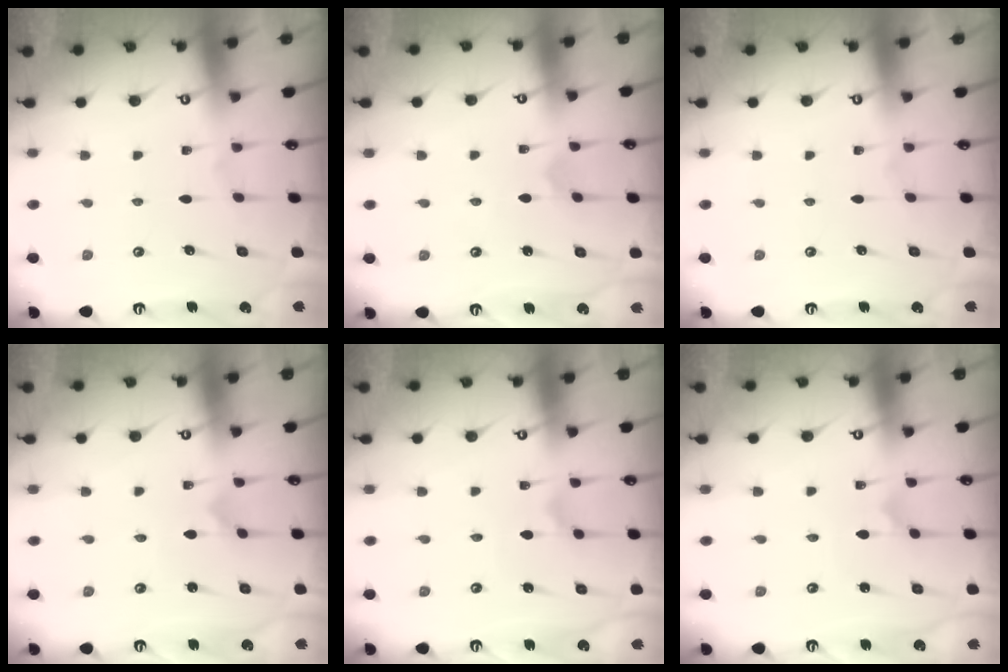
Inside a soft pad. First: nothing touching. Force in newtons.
{"total": 2.4, "press": 2.4, "slide": 0.2}
{"total": 0.0}
{"total": 0.0}
{"total": 1.7, "press": 1.6, "slide": 0.1}
{"total": 1.2, "press": 1.2, "slide": 0.0}